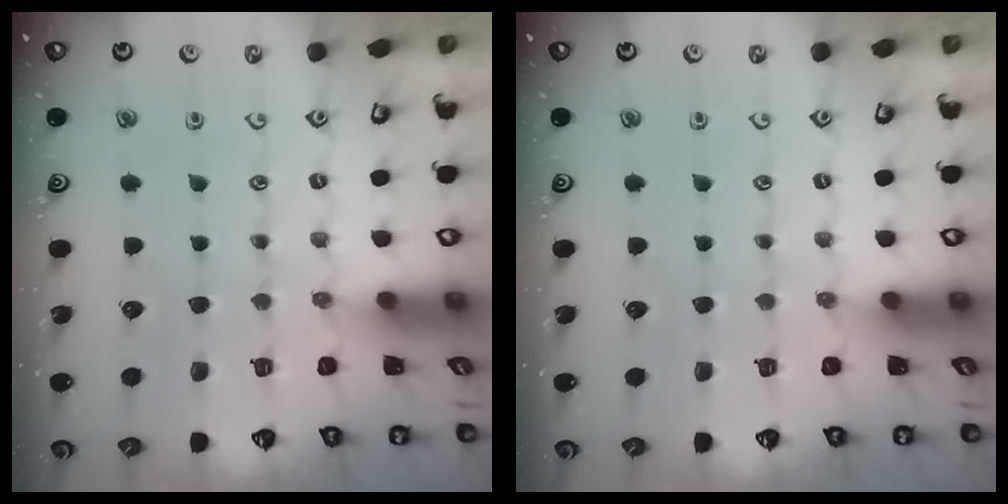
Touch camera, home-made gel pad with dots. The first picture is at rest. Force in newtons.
{"total": 0.0}